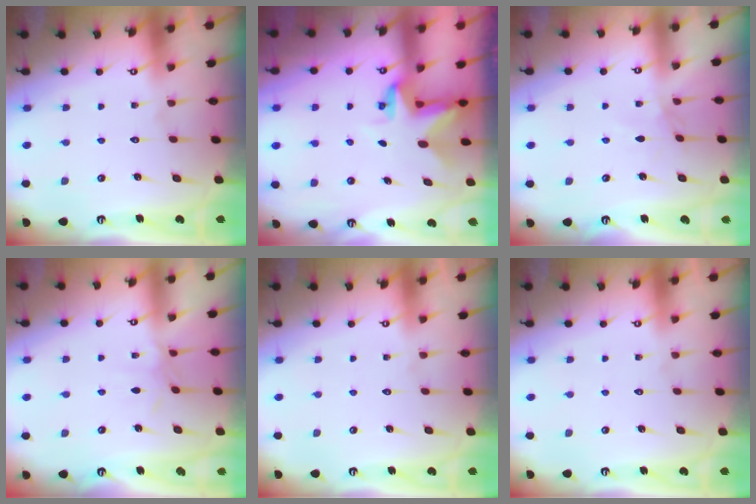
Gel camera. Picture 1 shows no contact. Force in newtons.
{"total": 3.1, "press": 3.1, "slide": 0.2}
{"total": 2.0, "press": 1.9, "slide": 0.4}
{"total": 2.7, "press": 2.7, "slide": 0.3}
{"total": 0.0}
{"total": 0.0}